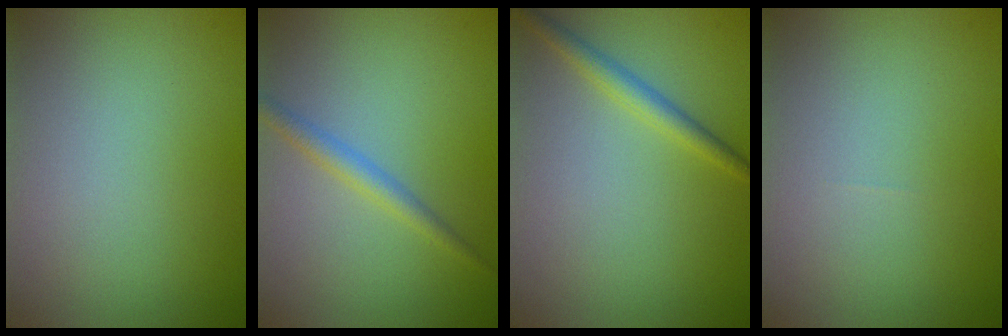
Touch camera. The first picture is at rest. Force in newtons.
{"total": 1.8, "press": 1.8, "slide": 0.1}
{"total": 2.0, "press": 2.0, "slide": 0.1}
{"total": 0.0}